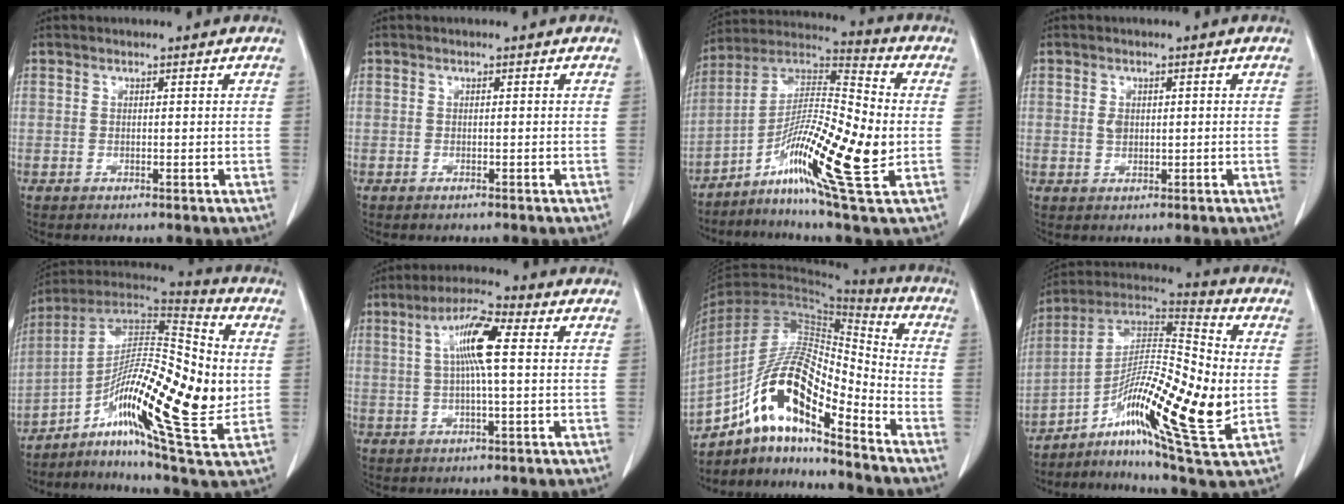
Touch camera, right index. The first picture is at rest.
{"total": 0.6, "force": [-0.5, 0.2, 0.3], "torque": [-0.009, -0.001, -0.006]}
{"total": 18.2, "force": [-4.7, 1.4, 17.6], "torque": [-0.326, -0.004, -0.089]}
{"total": 1.7, "force": [0.1, 1.2, 1.2], "torque": [-0.023, 0.003, 0.004]}
{"total": 21.9, "force": [-2.6, 4.3, 21.3], "torque": [-0.365, 0.014, -0.051]}
{"total": 8.1, "force": [1.5, 0.8, 7.9], "torque": [-0.151, 0.013, 0.023]}
{"total": 16.1, "force": [-10.1, 3.6, 12.0], "torque": [-0.229, 0.026, -0.178]}
{"total": 19.9, "force": [-4.0, 2.8, 19.3], "torque": [-0.348, 0.004, -0.075]}